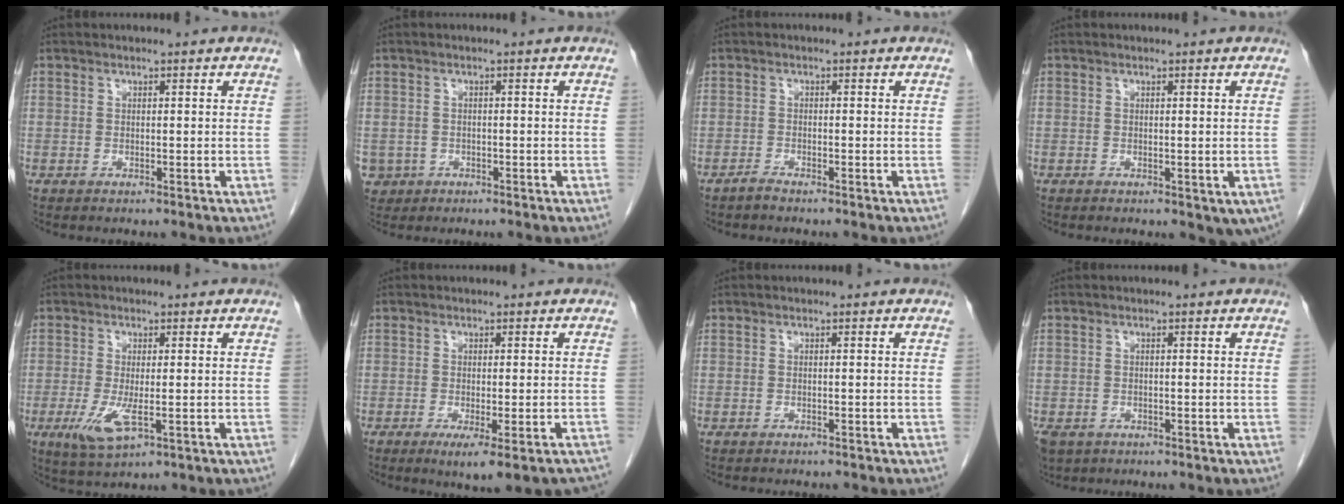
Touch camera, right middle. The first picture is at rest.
{"total": 3.7, "force": [-1.7, 3.3, 0.4], "torque": [-0.009, 0.005, -0.026]}
{"total": 1.0, "force": [-1.0, 0.0, 0.3], "torque": [-0.010, -0.002, -0.019]}
{"total": 3.1, "force": [-0.9, 1.6, 2.5], "torque": [-0.020, -0.002, -0.005]}
{"total": 5.2, "force": [-1.6, 1.5, 4.8], "torque": [-0.099, -0.014, -0.021]}
{"total": 9.3, "force": [-7.2, 1.4, 5.7], "torque": [-0.055, -0.015, -0.096]}
{"total": 3.1, "force": [-2.9, 0.7, 1.0], "torque": [-0.016, -0.005, -0.033]}
{"total": 5.7, "force": [-3.5, 4.0, 2.0], "torque": [-0.045, -0.005, -0.055]}